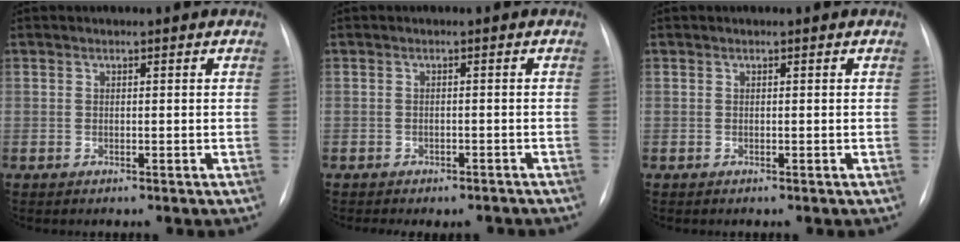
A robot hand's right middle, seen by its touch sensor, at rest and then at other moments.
{"total": 4.3, "force": [-3.6, 1.8, 1.3], "torque": [-0.010, 0.006, -0.041]}
{"total": 0.0}